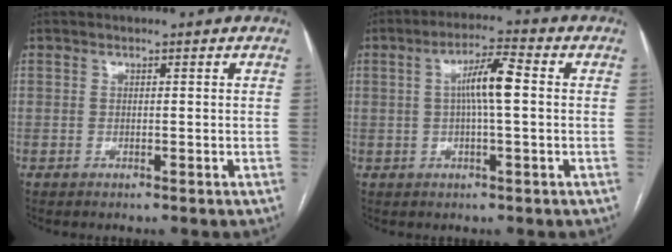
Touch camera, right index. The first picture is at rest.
{"total": 6.4, "force": [0.5, 0.5, 6.4], "torque": [-0.116, 0.014, 0.006]}